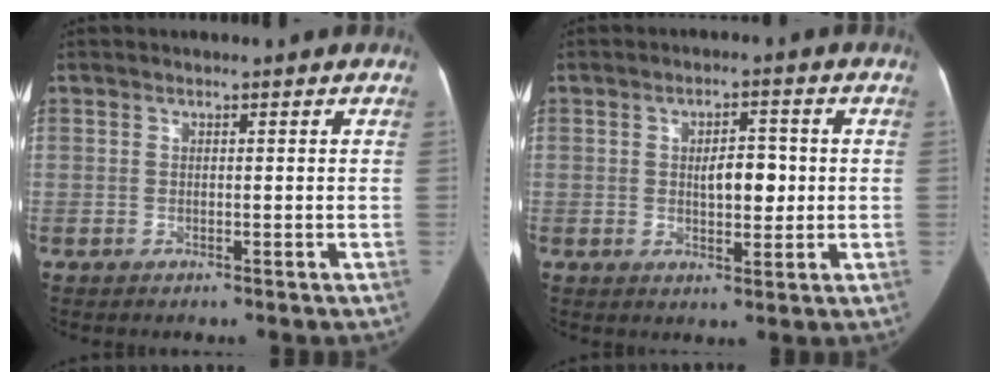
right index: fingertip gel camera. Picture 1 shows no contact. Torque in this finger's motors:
{"motor_torque": [0.06, -0.06, 0.00, 0.01]}